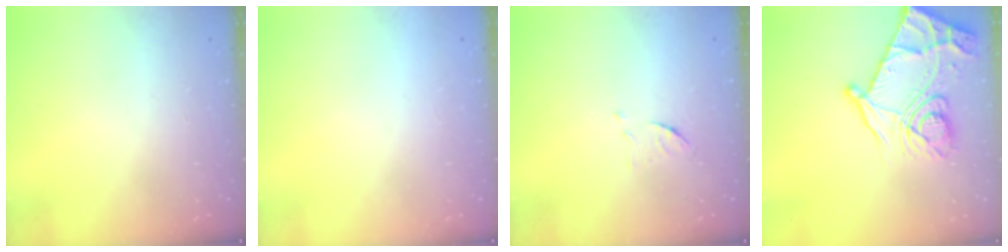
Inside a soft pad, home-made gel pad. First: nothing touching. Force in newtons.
{"total": 1.6, "press": 1.6, "slide": 0.1}
{"total": 5.9, "press": 5.9, "slide": 0.5}
{"total": 22.3, "press": 22.3, "slide": 0.4}